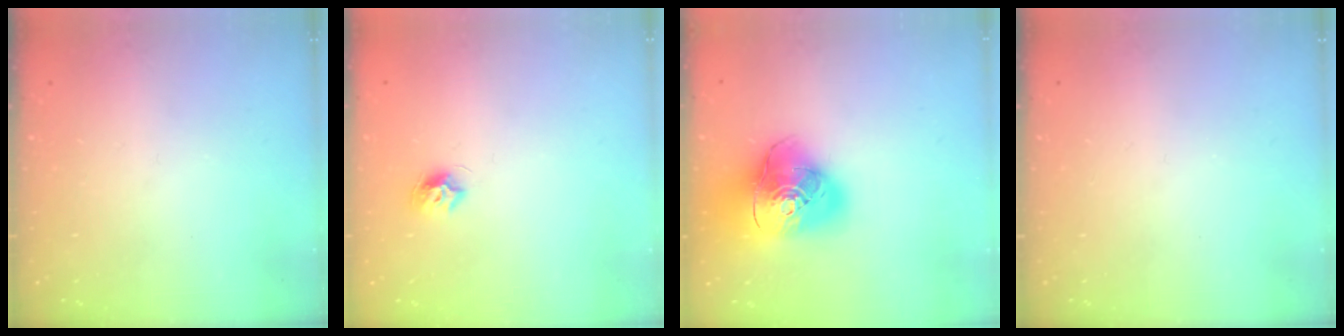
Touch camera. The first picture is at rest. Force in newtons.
{"total": 7.1, "press": 7.1, "slide": 0.5}
{"total": 19.4, "press": 19.2, "slide": 2.5}
{"total": 0.0}